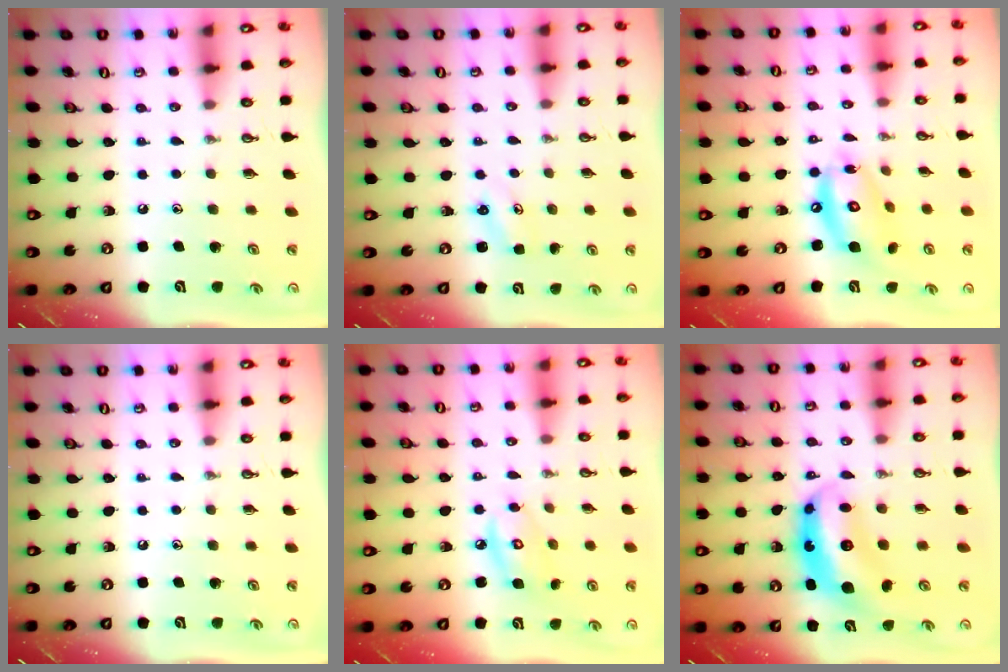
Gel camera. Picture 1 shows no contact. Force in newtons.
{"total": 2.5, "press": 2.5, "slide": 0.3}
{"total": 13.5, "press": 13.4, "slide": 1.3}
{"total": 0.0}
{"total": 6.9, "press": 6.9, "slide": 0.4}
{"total": 9.1, "press": 9.0, "slide": 0.8}